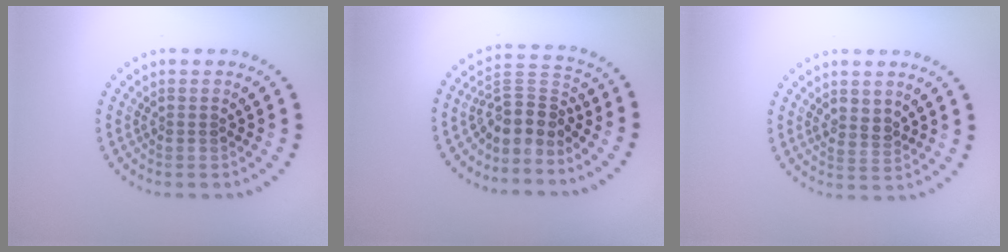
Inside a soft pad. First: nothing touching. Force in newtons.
{"total": 3.5, "press": 2.6, "slide": 2.4}
{"total": 1.8, "press": 1.6, "slide": 0.9}